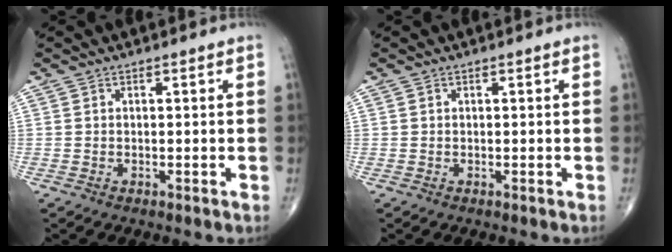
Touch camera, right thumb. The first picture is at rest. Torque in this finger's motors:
{"motor_torque": [-0.01, -0.11, -0.04, -0.13, -0.02]}